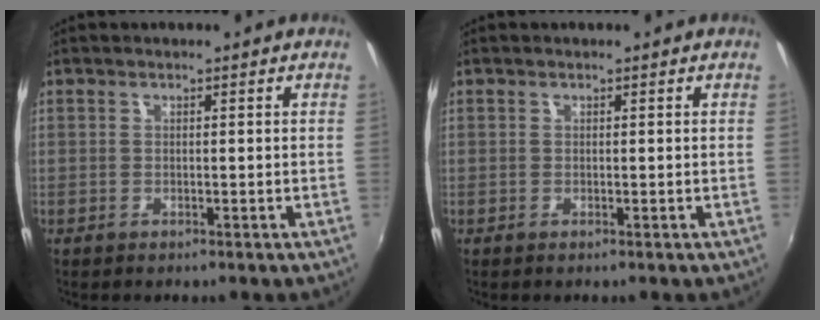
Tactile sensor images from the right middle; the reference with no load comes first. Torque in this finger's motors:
{"motor_torque": [0.00, 0.00, 0.00, 0.01]}